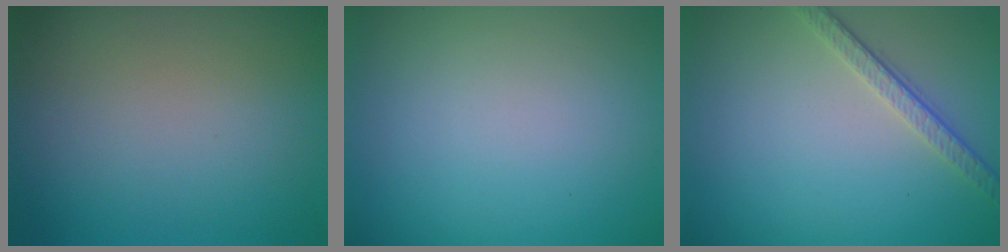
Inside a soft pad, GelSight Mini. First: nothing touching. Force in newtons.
{"total": 0.0}
{"total": 3.1, "press": 2.3, "slide": 2.1}